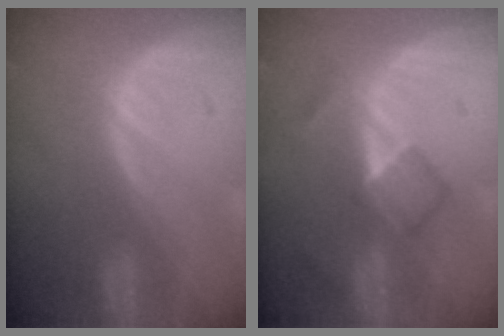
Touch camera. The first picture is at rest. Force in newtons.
{"total": 5.3, "press": 4.7, "slide": 2.4}